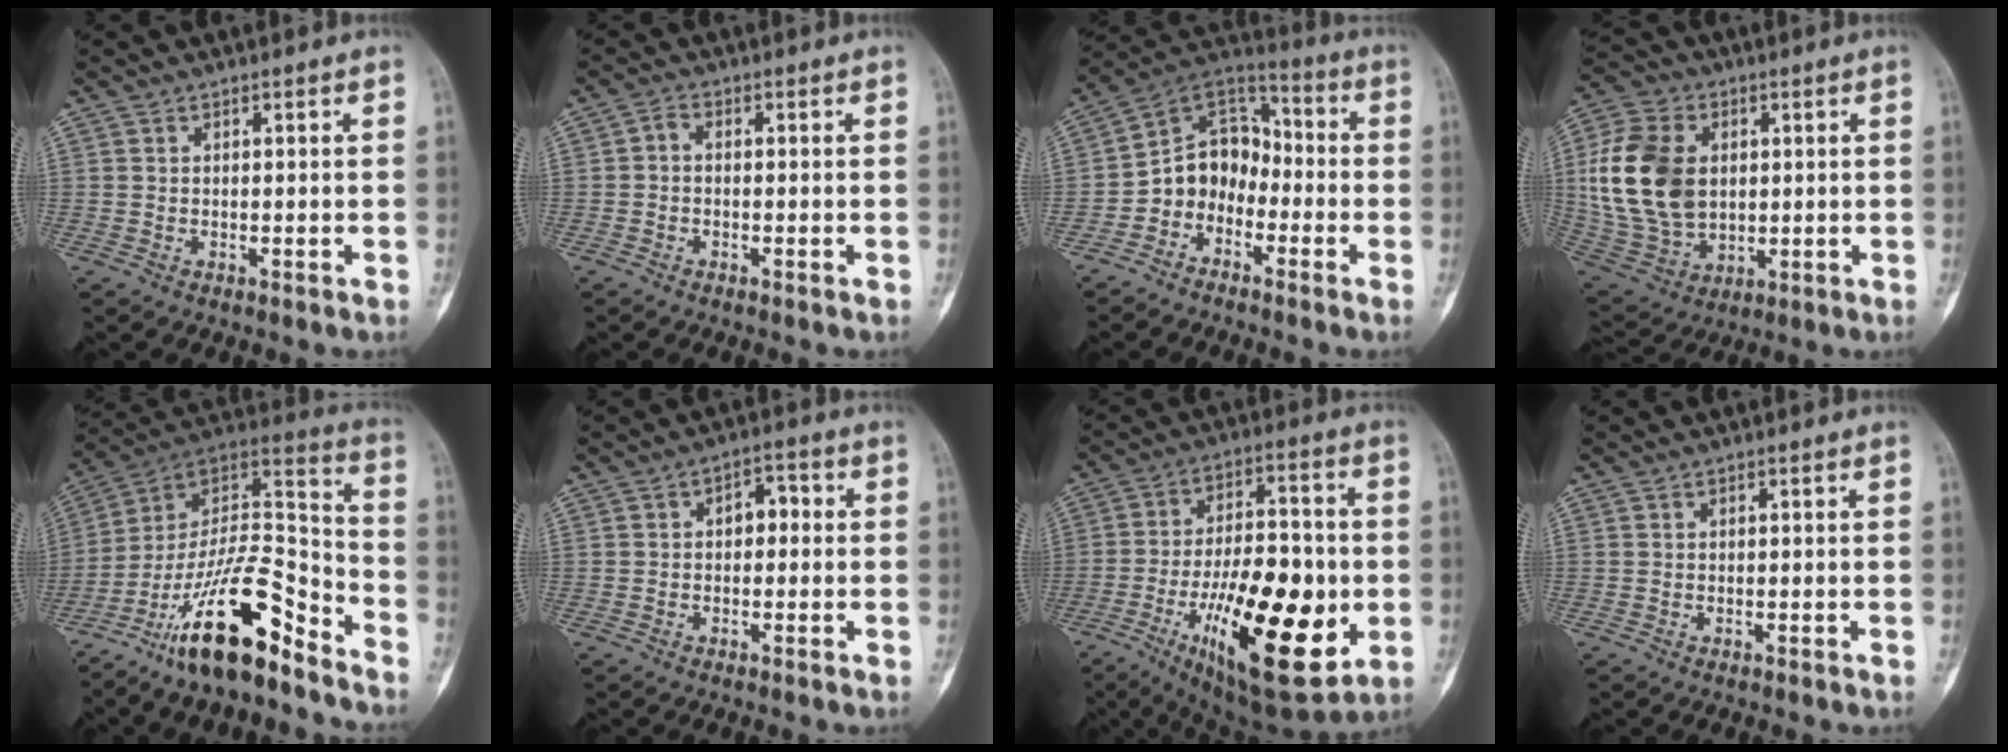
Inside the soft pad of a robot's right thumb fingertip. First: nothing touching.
{"total": 1.7, "force": [-0.4, 1.1, 1.2], "torque": [-0.020, 0.008, -0.015]}
{"total": 10.3, "force": [-3.8, 8.2, 4.9], "torque": [-0.053, 0.073, -0.087]}
{"total": 18.8, "force": [2.4, 13.2, 13.2], "torque": [-0.249, -0.004, 0.055]}
{"total": 21.1, "force": [-14.0, 6.5, 14.4], "torque": [-0.246, 0.102, -0.243]}
{"total": 4.2, "force": [0.2, 2.7, 3.2], "torque": [-0.028, 0.018, -0.005]}
{"total": 26.4, "force": [-6.8, 10.5, 23.2], "torque": [-0.372, 0.000, -0.090]}
{"total": 0.0}